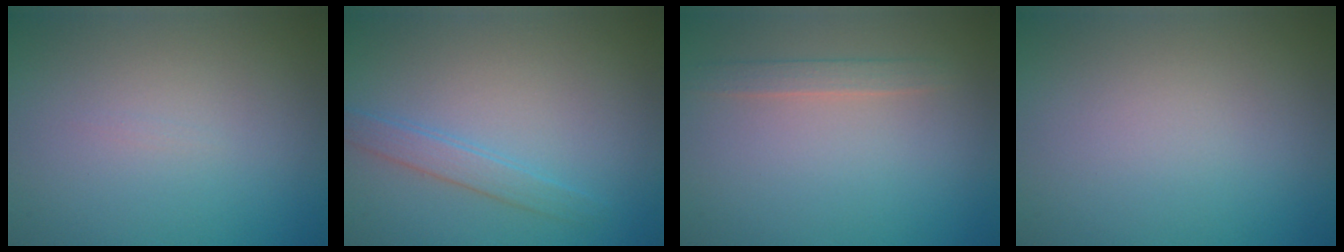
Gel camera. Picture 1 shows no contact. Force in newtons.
{"total": 1.8, "press": 1.8, "slide": 0.1}
{"total": 1.3, "press": 1.3, "slide": 0.1}
{"total": 0.0}